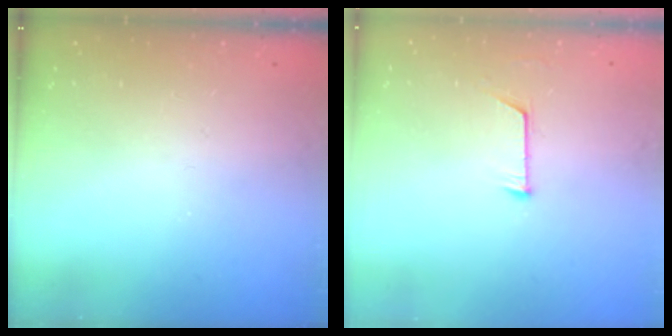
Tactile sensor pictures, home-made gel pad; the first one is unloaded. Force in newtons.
{"total": 4.7, "press": 4.7, "slide": 0.5}